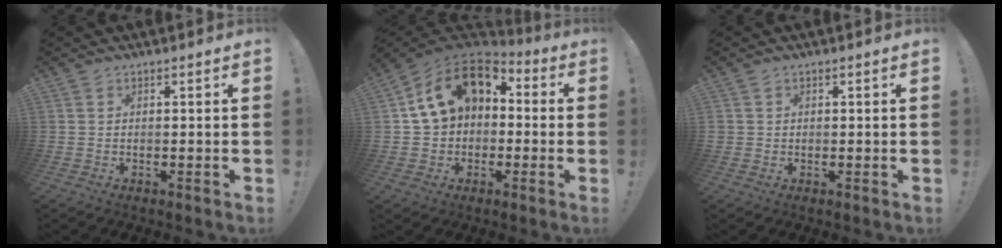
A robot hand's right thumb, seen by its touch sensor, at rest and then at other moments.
{"total": 15.7, "force": [5.1, 11.1, 9.7], "torque": [-0.161, 0.000, 0.092]}
{"total": 1.2, "force": [0.2, 1.1, 0.2], "torque": [0.002, -0.001, 0.003]}